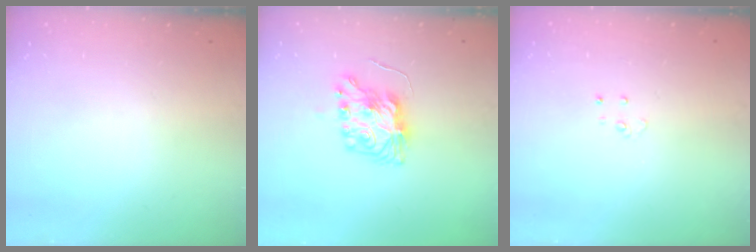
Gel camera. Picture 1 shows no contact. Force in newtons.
{"total": 8.5, "press": 8.4, "slide": 0.4}
{"total": 2.9, "press": 2.9, "slide": 0.2}